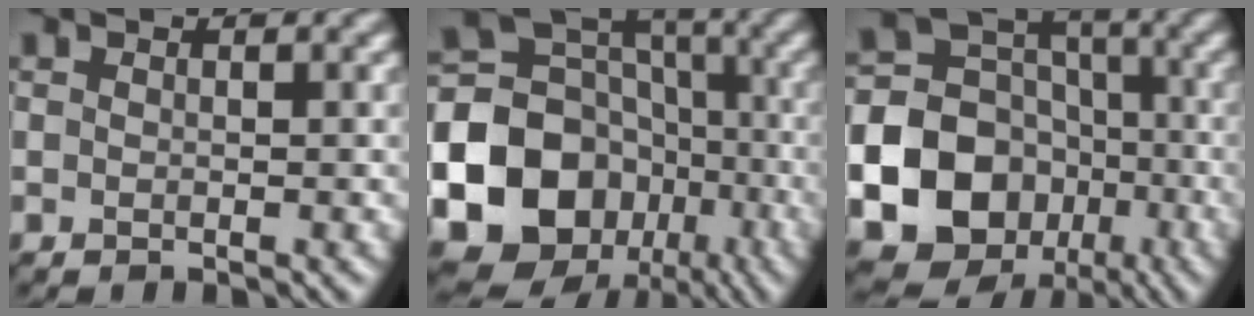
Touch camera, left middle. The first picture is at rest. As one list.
[{"total": 17.8, "force": [-6.6, 14.9, 7.1], "torque": [-0.158, -0.019, -0.122]}, {"total": 21.6, "force": [-8.5, 18.8, 6.2], "torque": [-0.156, -0.051, -0.158]}]